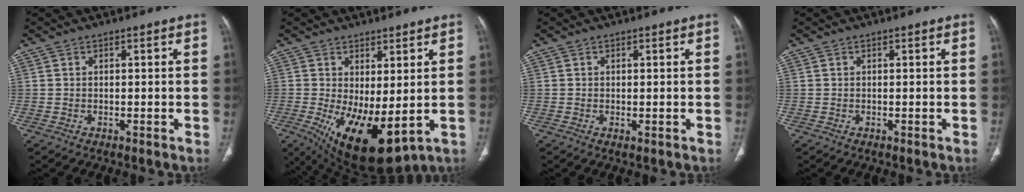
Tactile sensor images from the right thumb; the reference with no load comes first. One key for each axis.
{"total": 13.0, "fx": -1.7, "fy": 5.4, "fz": 11.6, "tx": -0.194, "ty": -0.023, "tz": -0.002}
{"total": 0.5, "fx": -0.2, "fy": 0.2, "fz": 0.5, "tx": -0.011, "ty": -0.004, "tz": -0.002}
{"total": 0.0}